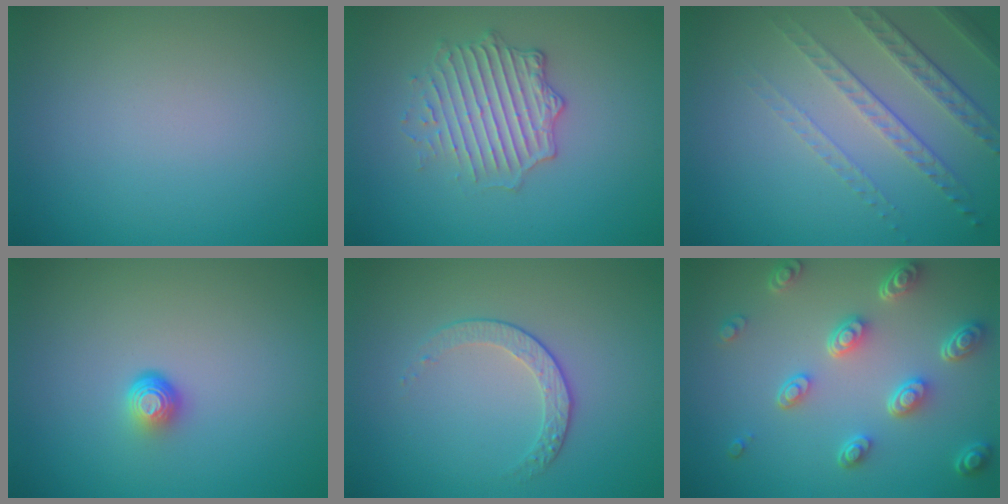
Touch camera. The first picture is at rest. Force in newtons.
{"total": 3.6, "press": 3.3, "slide": 1.6}
{"total": 4.6, "press": 3.1, "slide": 3.4}
{"total": 1.8, "press": 1.1, "slide": 1.4}
{"total": 1.8, "press": 1.3, "slide": 1.3}
{"total": 5.2, "press": 3.9, "slide": 3.5}